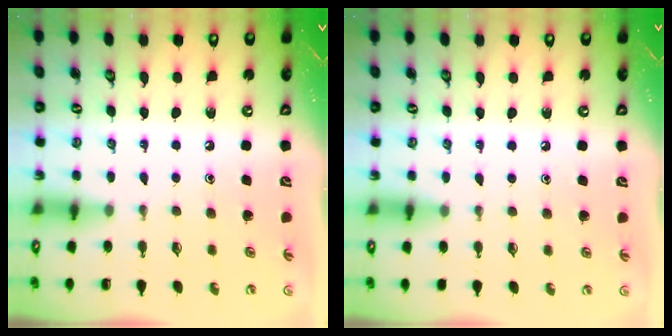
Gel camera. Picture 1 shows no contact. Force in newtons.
{"total": 3.7, "press": 3.7, "slide": 0.5}